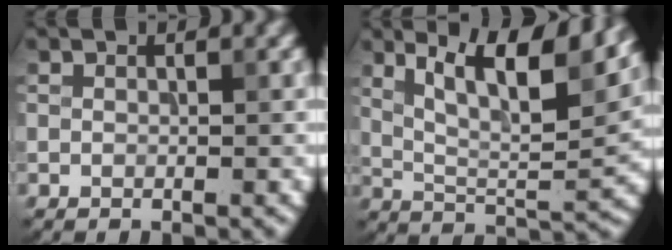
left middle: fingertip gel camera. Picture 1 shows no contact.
{"total": 10.2, "force": [5.6, 2.8, 8.1], "torque": [-0.136, 0.003, 0.100]}